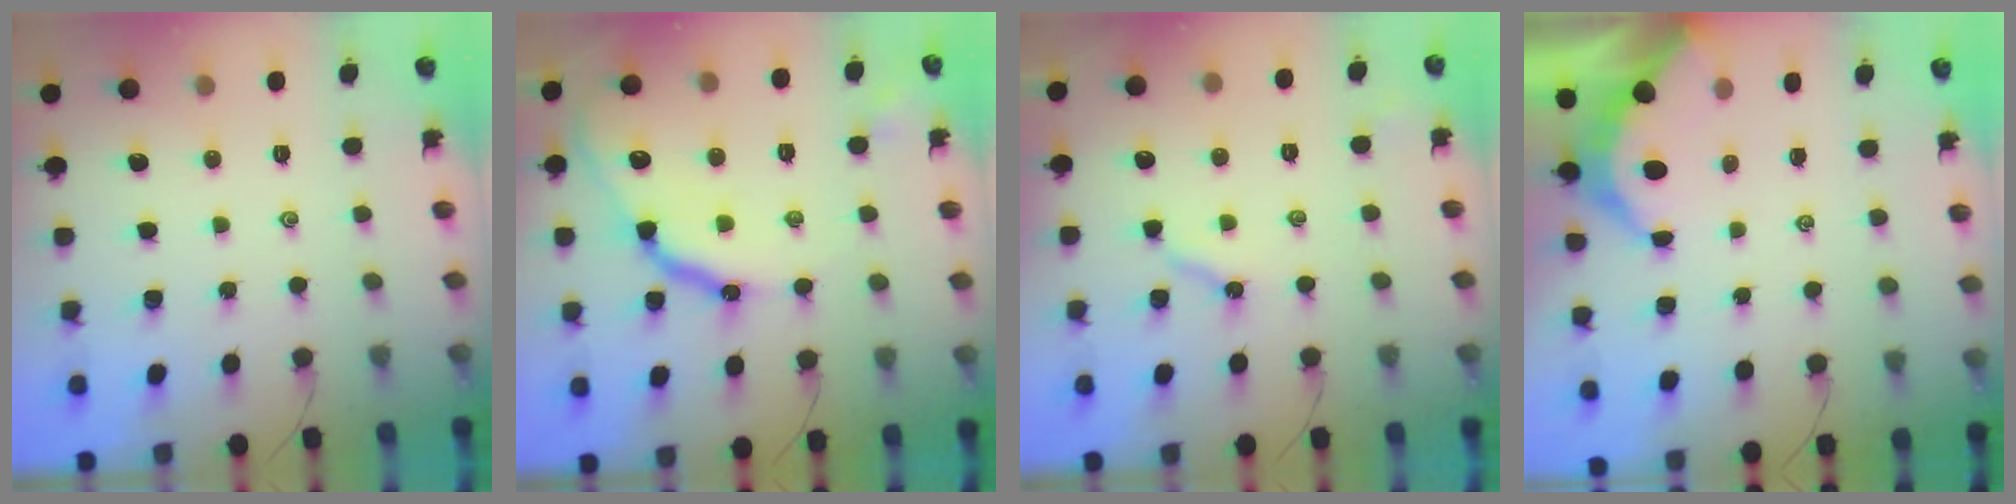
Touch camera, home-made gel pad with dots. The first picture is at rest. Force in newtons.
{"total": 13.1, "press": 13.0, "slide": 1.4}
{"total": 4.3, "press": 4.2, "slide": 0.6}
{"total": 3.5, "press": 3.5, "slide": 0.5}